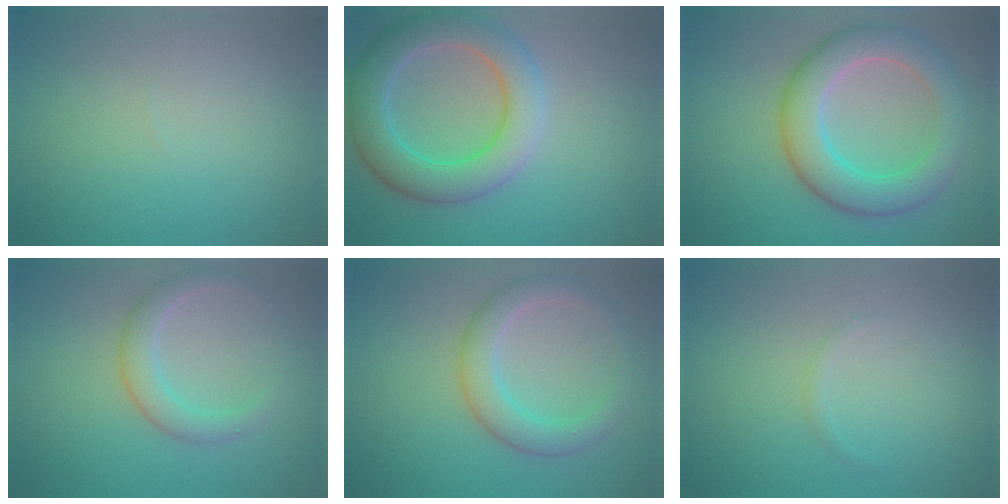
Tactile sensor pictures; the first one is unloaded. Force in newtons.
{"total": 6.7, "press": 6.7, "slide": 0.2}
{"total": 6.6, "press": 6.6, "slide": 0.1}
{"total": 2.8, "press": 2.8, "slide": 0.0}
{"total": 3.7, "press": 3.7, "slide": 0.2}
{"total": 0.5, "press": 0.5, "slide": 0.0}